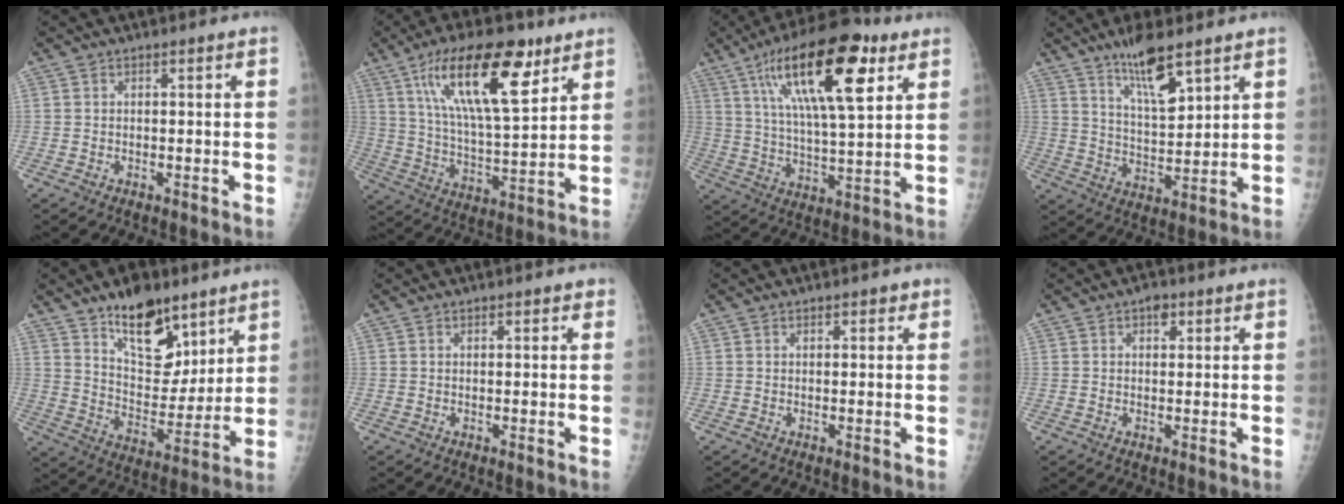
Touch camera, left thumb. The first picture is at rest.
{"total": 19.7, "force": [10.4, 6.7, 15.3], "torque": [-0.234, -0.039, 0.182]}
{"total": 21.1, "force": [9.8, 6.8, 17.4], "torque": [-0.274, -0.024, 0.161]}
{"total": 10.0, "force": [6.8, 2.5, 6.8], "torque": [-0.110, -0.045, 0.128]}
{"total": 15.6, "force": [10.3, 8.1, 8.5], "torque": [-0.083, -0.074, 0.177]}
{"total": 0.7, "force": [0.4, 0.4, 0.3], "torque": [0.002, -0.001, 0.002]}
{"total": 1.1, "force": [0.6, 0.6, 0.6], "torque": [0.002, -0.001, 0.004]}
{"total": 2.1, "force": [1.1, 1.4, 1.2], "torque": [-0.006, -0.001, 0.013]}